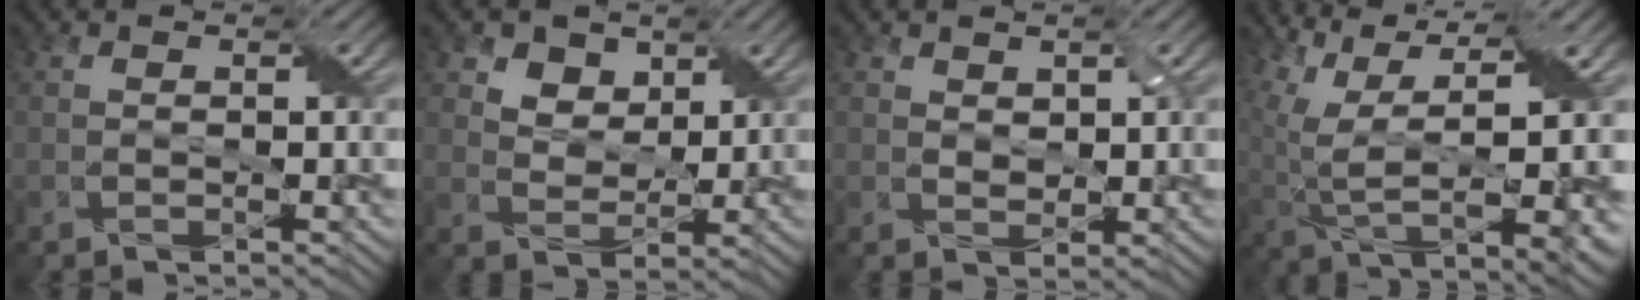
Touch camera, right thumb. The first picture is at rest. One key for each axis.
{"total": 4.6, "fx": 2.8, "fy": 3.2, "fz": 1.6, "tx": -0.044, "ty": -0.016, "tz": 0.051}
{"total": 1.7, "fx": 1.0, "fy": 1.1, "fz": 0.7, "tx": -0.016, "ty": -0.005, "tz": 0.021}
{"total": 13.0, "fx": 1.5, "fy": 5.4, "fz": 11.7, "tx": -0.233, "ty": -0.011, "tz": 0.060}